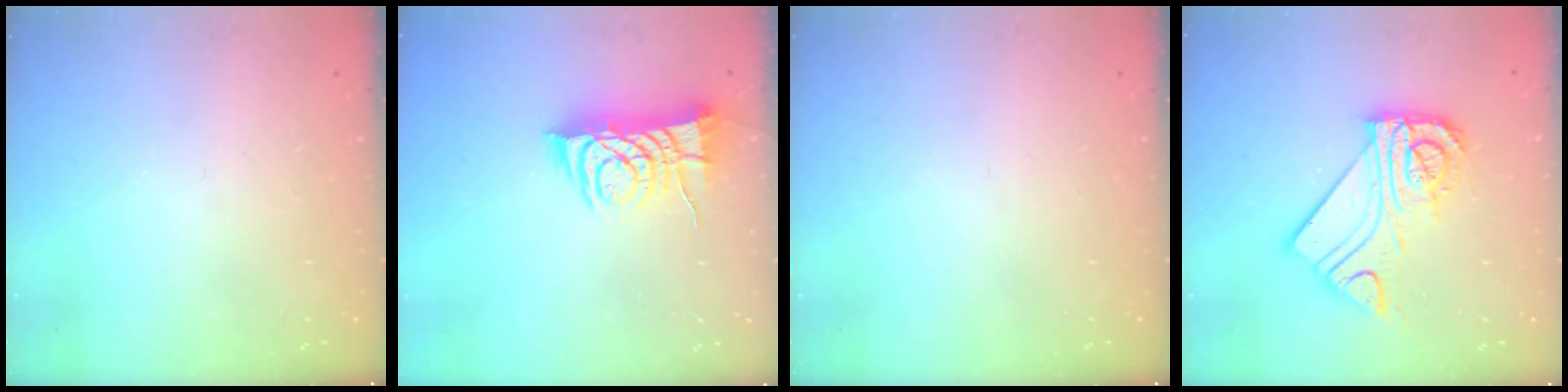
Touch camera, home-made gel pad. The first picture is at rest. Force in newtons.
{"total": 9.2, "press": 9.1, "slide": 1.1}
{"total": 0.0}
{"total": 13.6, "press": 13.6, "slide": 0.7}